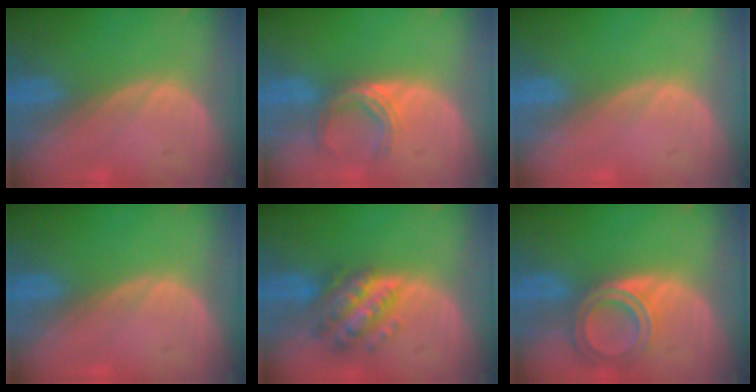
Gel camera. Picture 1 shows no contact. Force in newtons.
{"total": 5.0, "press": 4.4, "slide": 2.3}
{"total": 0.0}
{"total": 0.0}
{"total": 7.4, "press": 7.4, "slide": 0.5}
{"total": 6.5, "press": 5.8, "slide": 2.9}